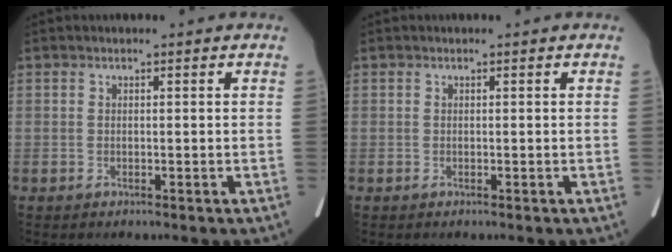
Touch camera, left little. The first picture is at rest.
{"total": 0.0}